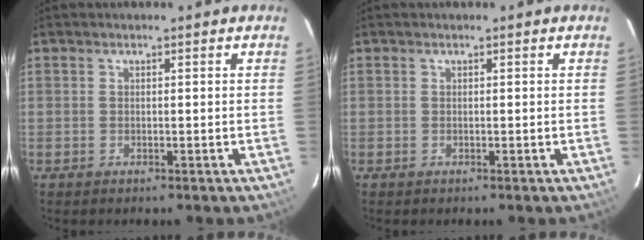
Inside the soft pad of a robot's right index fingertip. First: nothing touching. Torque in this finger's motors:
{"motor_torque": [0.13, 0.10, 0.04, 0.01]}